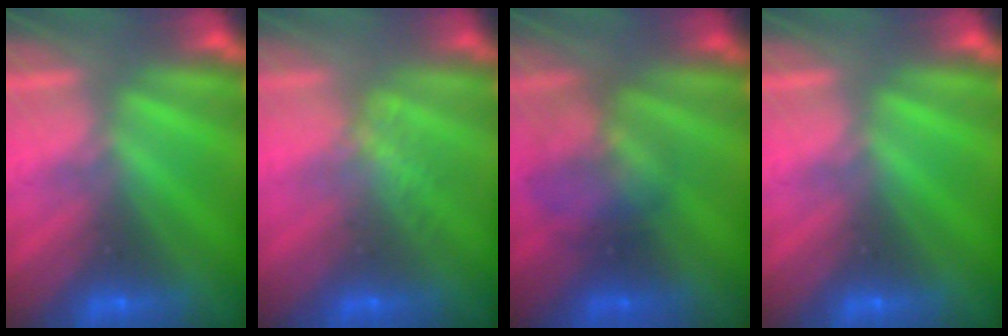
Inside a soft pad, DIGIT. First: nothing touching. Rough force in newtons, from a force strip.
{"total": 1.3}
{"total": 2.3}
{"total": 0.0}